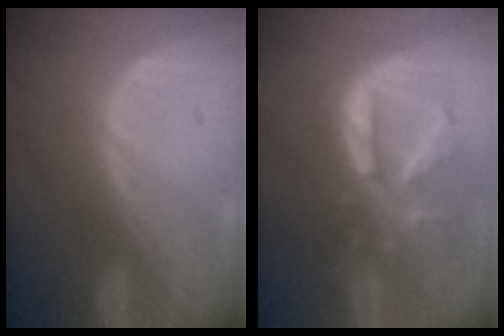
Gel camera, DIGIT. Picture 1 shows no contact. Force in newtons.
{"total": 9.9, "press": 9.0, "slide": 4.1}